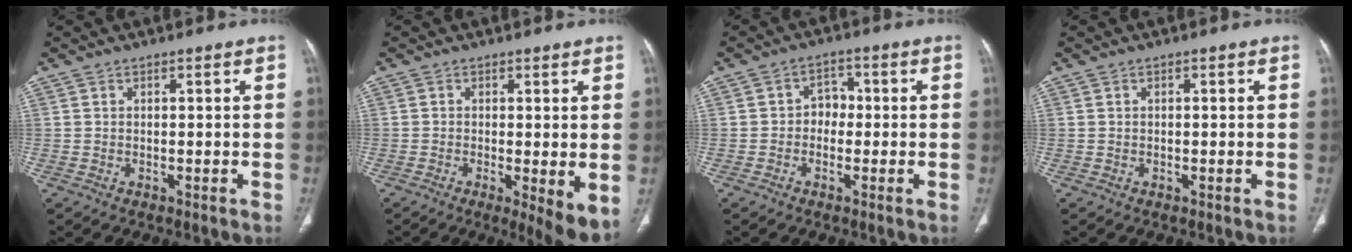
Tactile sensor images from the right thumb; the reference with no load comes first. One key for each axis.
{"total": 6.6, "fx": -1.2, "fy": 1.7, "fz": 6.3, "tx": -0.096, "ty": -0.021, "tz": -0.019}
{"total": 3.6, "fx": -0.6, "fy": 3.0, "fz": 1.9, "tx": -0.004, "ty": 0.017, "tz": -0.021}
{"total": 0.0}